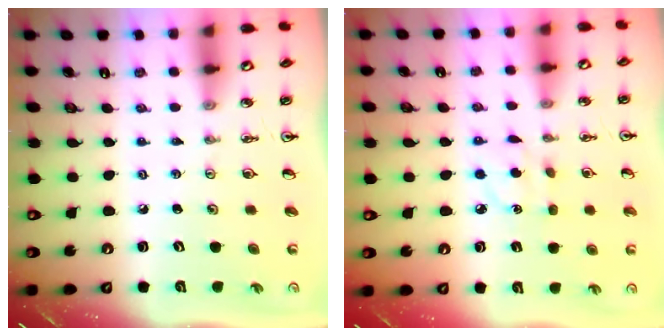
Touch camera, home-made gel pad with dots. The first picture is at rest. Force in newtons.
{"total": 6.0, "press": 6.0, "slide": 0.6}